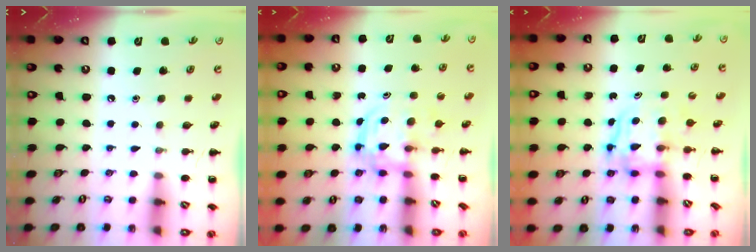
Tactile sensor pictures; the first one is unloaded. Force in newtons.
{"total": 3.1, "press": 3.1, "slide": 0.3}
{"total": 3.6, "press": 3.6, "slide": 0.3}